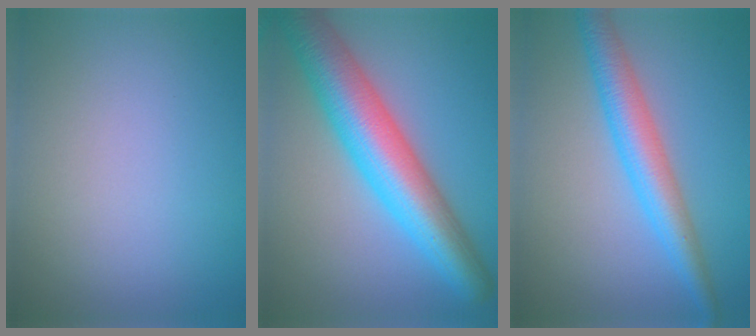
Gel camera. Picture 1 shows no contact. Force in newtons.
{"total": 9.5, "press": 9.5, "slide": 0.2}
{"total": 4.8, "press": 4.8, "slide": 0.0}